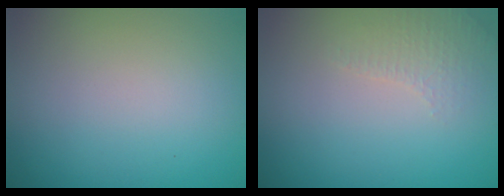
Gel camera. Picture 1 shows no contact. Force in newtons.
{"total": 1.6, "press": 1.6, "slide": 0.4}